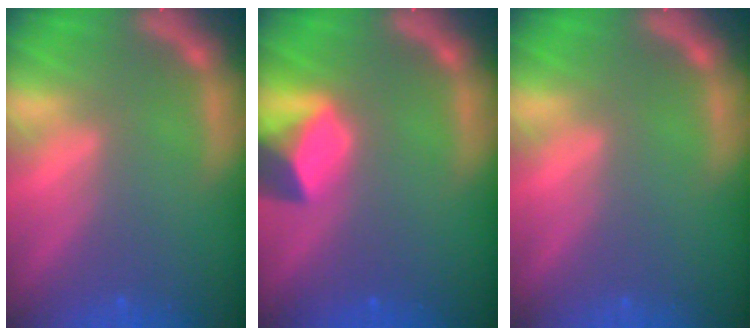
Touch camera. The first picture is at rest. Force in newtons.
{"total": 4.4}
{"total": 0.0}